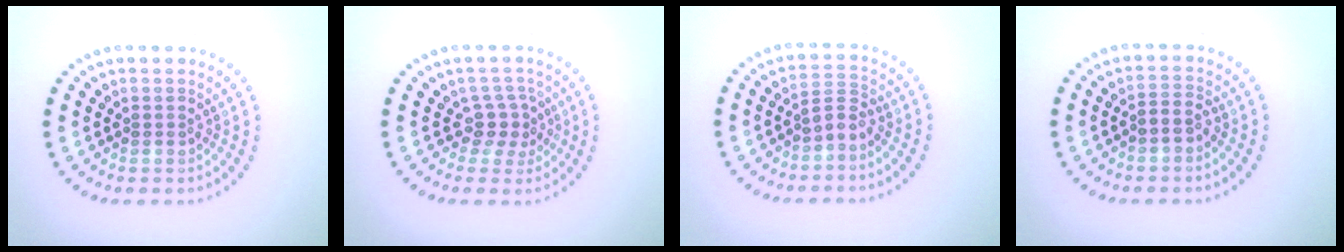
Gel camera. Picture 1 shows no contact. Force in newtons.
{"total": 2.2, "press": 1.5, "slide": 1.5}
{"total": 1.9, "press": 1.4, "slide": 1.2}
{"total": 1.7, "press": 1.3, "slide": 1.1}